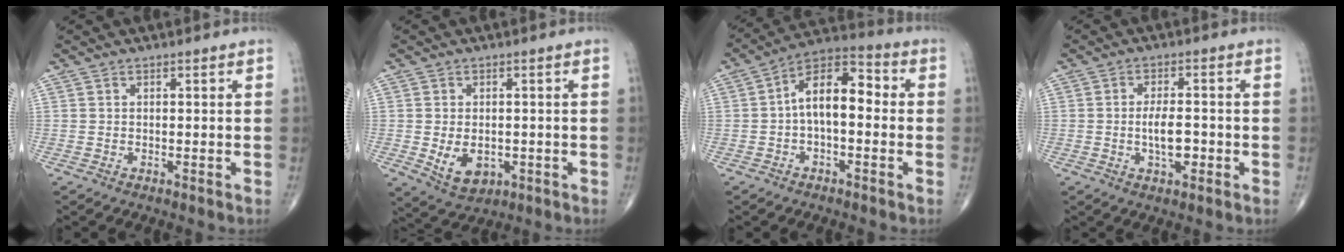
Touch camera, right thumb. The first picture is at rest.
{"total": 6.3, "force": [-1.2, 4.2, 4.5], "torque": [-0.060, -0.005, -0.006]}
{"total": 11.1, "force": [-0.2, 5.8, 9.5], "torque": [-0.143, 0.042, -0.015]}
{"total": 5.3, "force": [-1.0, 2.3, 4.7], "torque": [-0.075, 0.005, -0.017]}